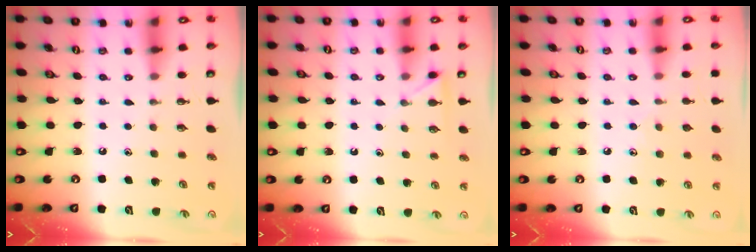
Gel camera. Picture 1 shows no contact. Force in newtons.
{"total": 3.9, "press": 3.9, "slide": 0.4}
{"total": 5.6, "press": 5.6, "slide": 0.5}